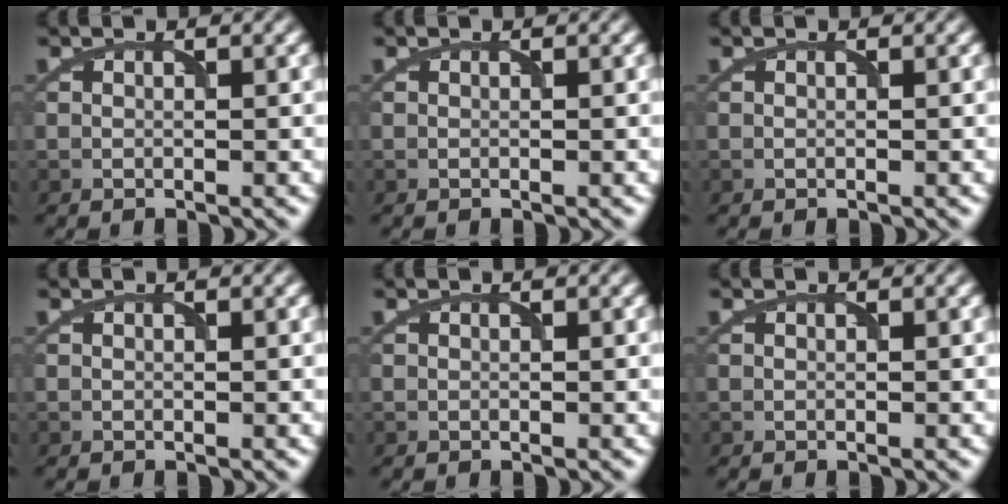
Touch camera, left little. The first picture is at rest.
{"total": 0.0}
{"total": 0.0}
{"total": 0.0}
{"total": 0.0}
{"total": 0.0}